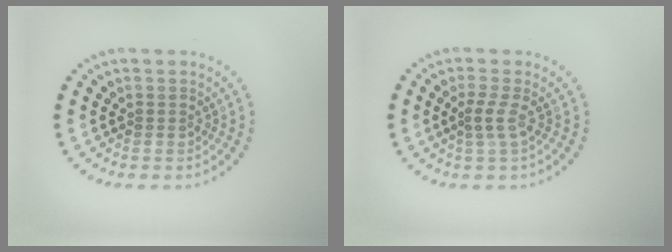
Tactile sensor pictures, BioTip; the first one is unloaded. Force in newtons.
{"total": 1.5, "press": 1.0, "slide": 1.1}